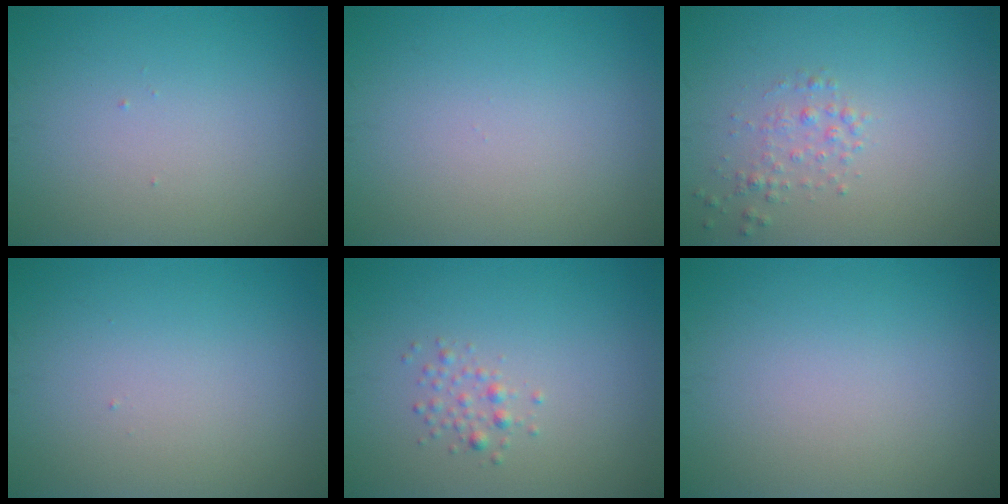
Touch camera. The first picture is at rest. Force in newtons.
{"total": 0.0}
{"total": 1.4, "press": 1.4, "slide": 0.1}
{"total": 0.0}
{"total": 1.2, "press": 1.2, "slide": 0.1}
{"total": 0.0}